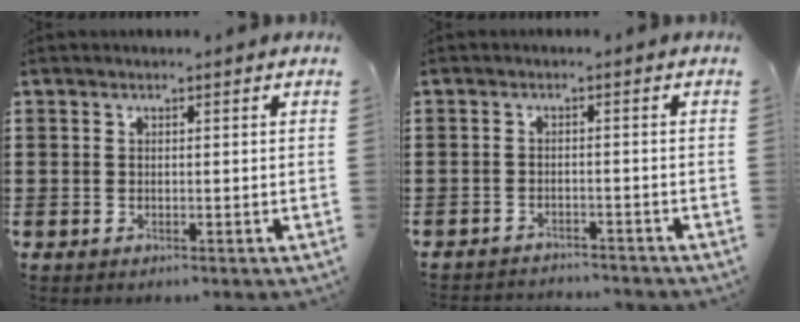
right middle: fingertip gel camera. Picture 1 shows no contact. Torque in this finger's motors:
{"motor_torque": [0.49, 0.03, 0.21, 0.05]}